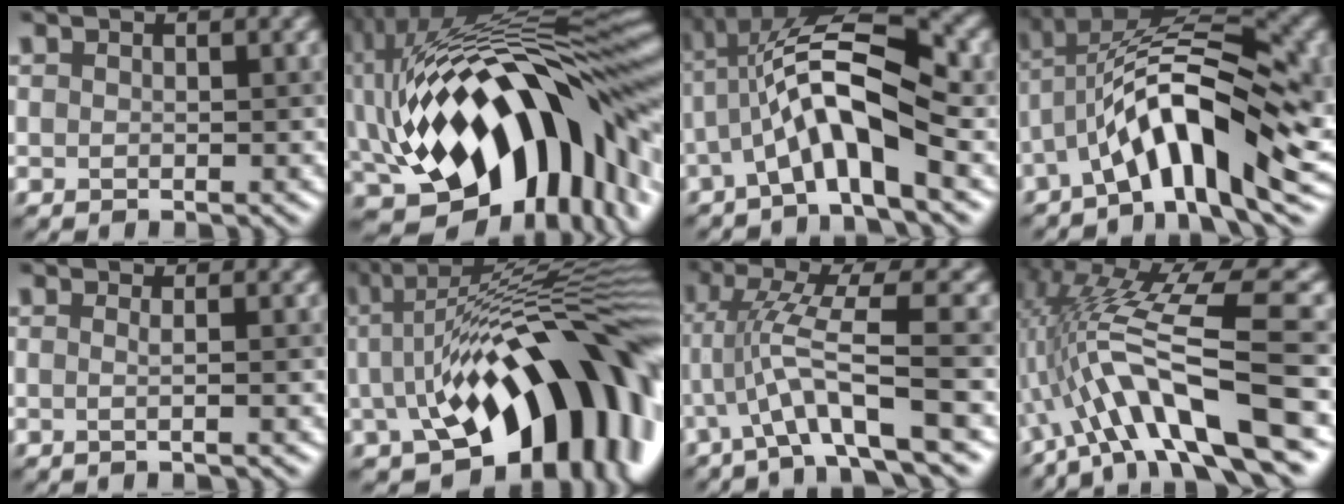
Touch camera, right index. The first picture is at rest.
{"total": 18.6, "force": [-0.1, 9.5, 15.9], "torque": [-0.254, 0.014, 0.004]}
{"total": 8.7, "force": [-1.4, 2.3, 8.3], "torque": [-0.148, 0.026, -0.037]}
{"total": 11.7, "force": [-2.6, 4.0, 10.7], "torque": [-0.172, 0.017, -0.052]}
{"total": 2.0, "force": [0.3, 0.9, 1.8], "torque": [-0.011, -0.007, -0.030]}
{"total": 17.0, "force": [-1.7, 8.0, 14.9], "torque": [-0.194, 0.036, -0.031]}
{"total": 6.2, "force": [-1.3, 0.4, 6.1], "torque": [-0.114, 0.013, -0.027]}
{"total": 11.8, "force": [-2.0, 2.9, 11.2], "torque": [-0.197, 0.015, -0.035]}